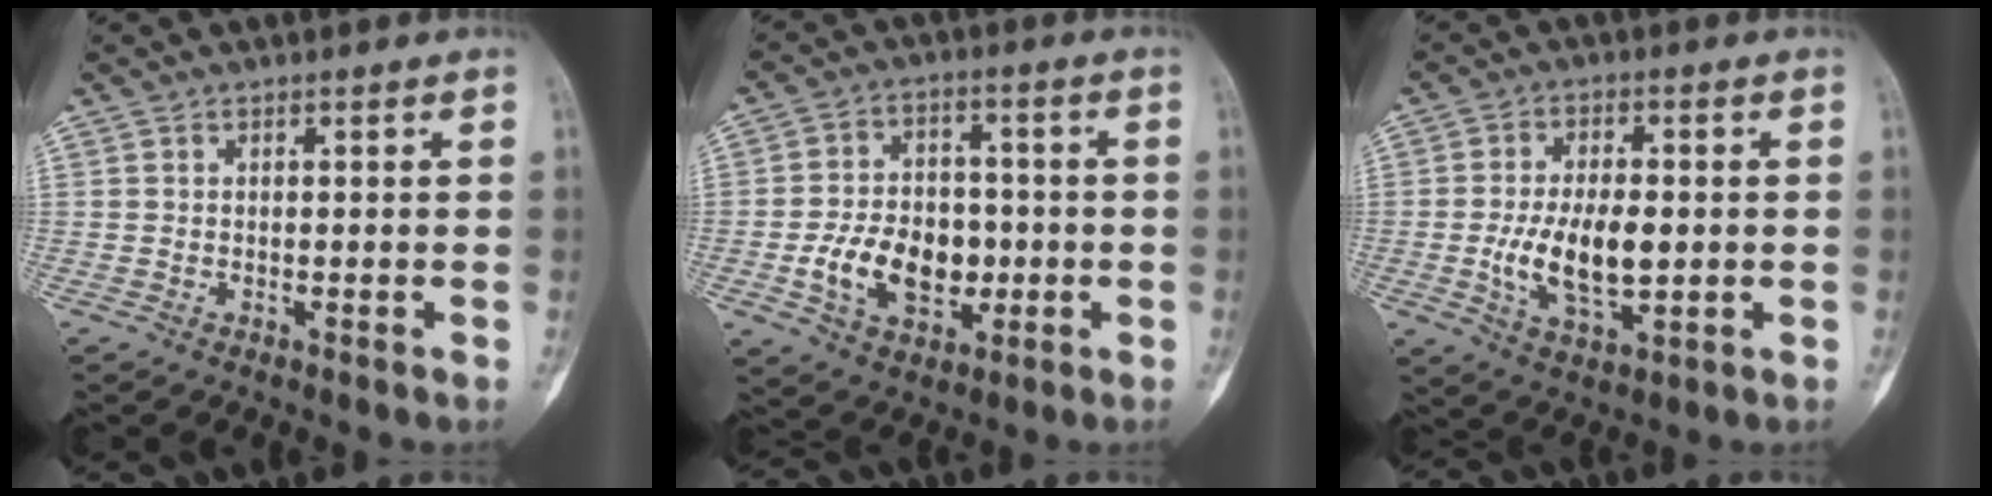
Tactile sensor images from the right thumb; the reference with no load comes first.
{"total": 13.0, "force": [-2.6, 9.2, 8.9], "torque": [-0.121, 0.020, -0.037]}
{"total": 11.4, "force": [-1.1, 5.8, 9.7], "torque": [-0.168, -0.004, -0.013]}